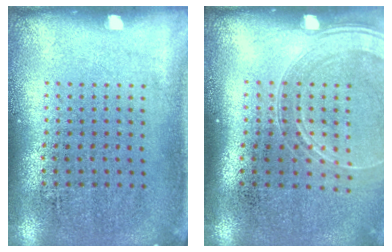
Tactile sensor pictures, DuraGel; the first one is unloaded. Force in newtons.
{"total": 1.7, "press": 1.6, "slide": 0.6}